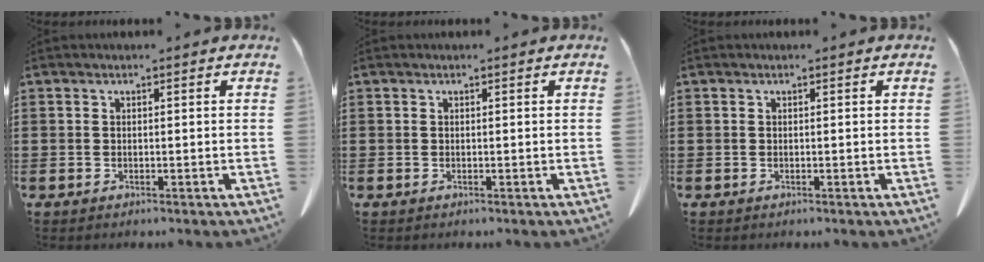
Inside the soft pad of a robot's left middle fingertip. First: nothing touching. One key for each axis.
{"total": 0.0}
{"total": 0.0}